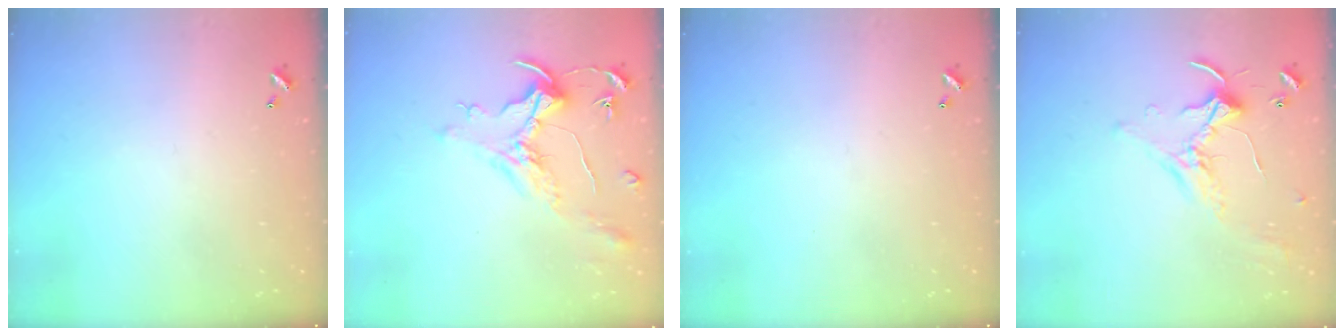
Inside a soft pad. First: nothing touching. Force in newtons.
{"total": 1.6, "press": 1.4, "slide": 0.7}
{"total": 0.0}
{"total": 0.9, "press": 0.8, "slide": 0.4}